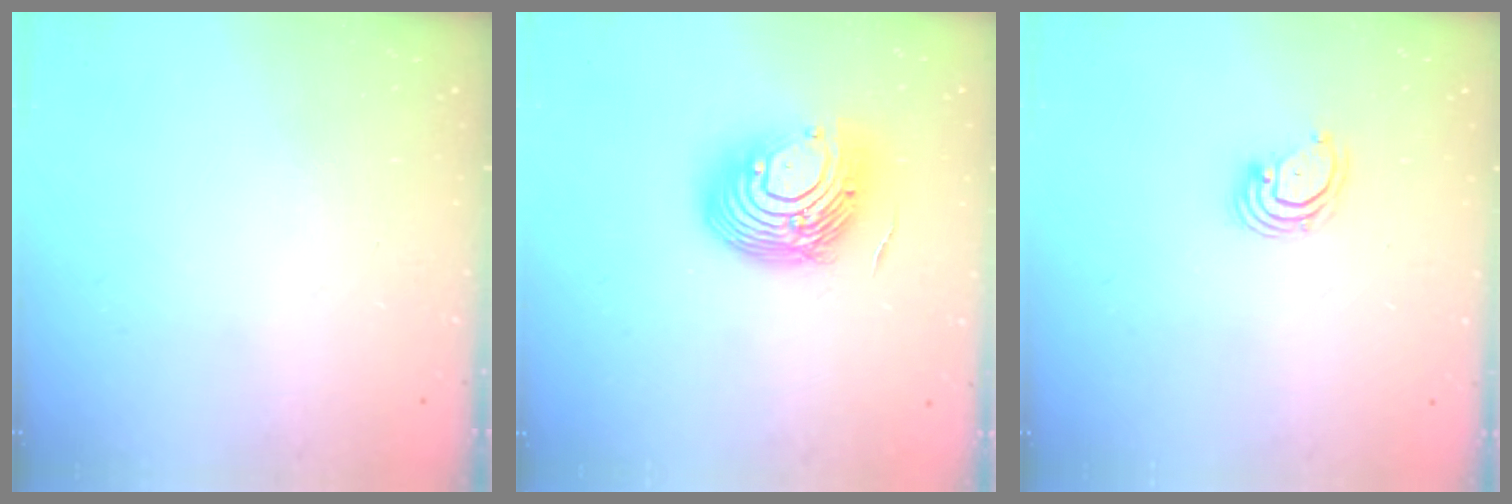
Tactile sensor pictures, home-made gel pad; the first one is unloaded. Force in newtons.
{"total": 12.7, "press": 12.3, "slide": 2.9}
{"total": 3.2, "press": 3.2, "slide": 0.1}